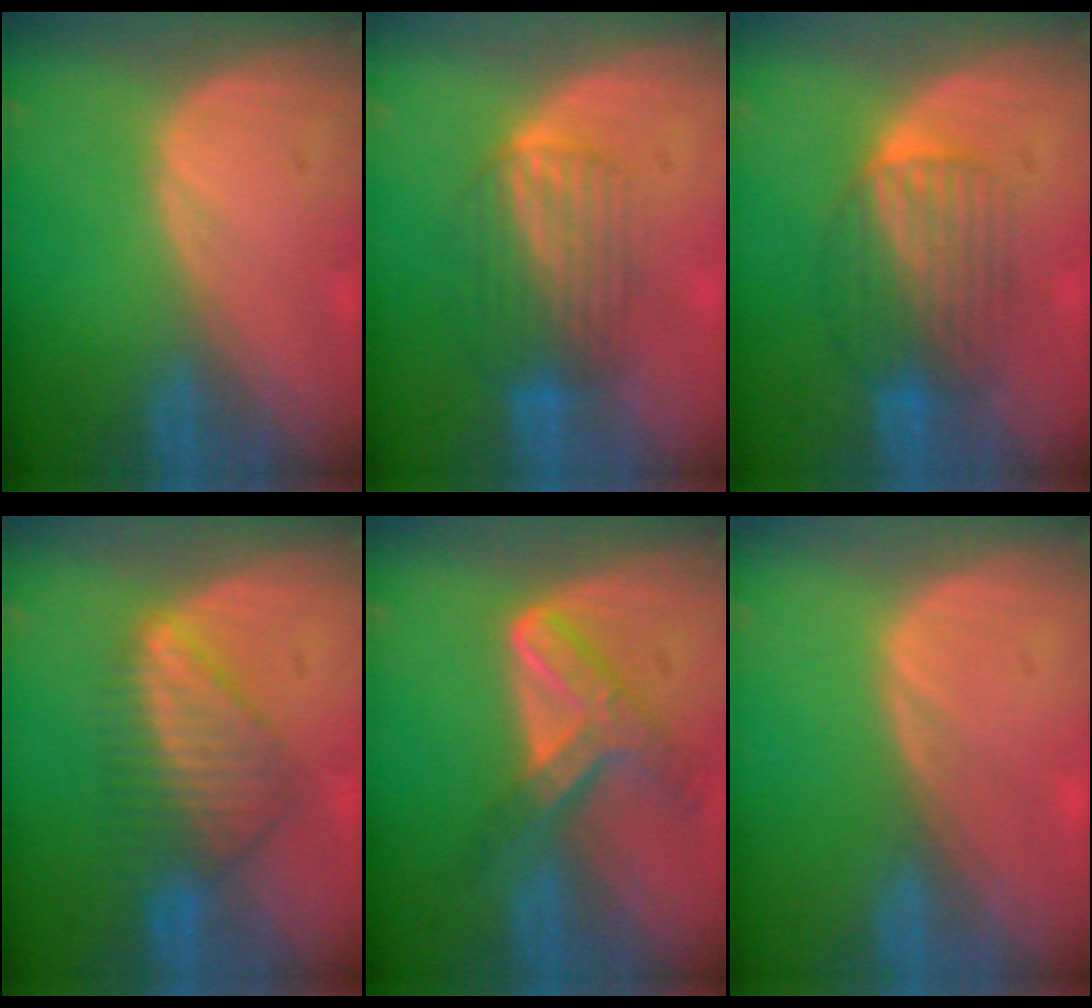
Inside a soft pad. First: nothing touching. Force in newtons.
{"total": 6.7, "press": 6.1, "slide": 2.8}
{"total": 6.5, "press": 6.4, "slide": 1.0}
{"total": 6.7, "press": 6.6, "slide": 1.3}
{"total": 7.1, "press": 6.1, "slide": 3.7}
{"total": 0.5, "press": 0.1, "slide": 0.5}